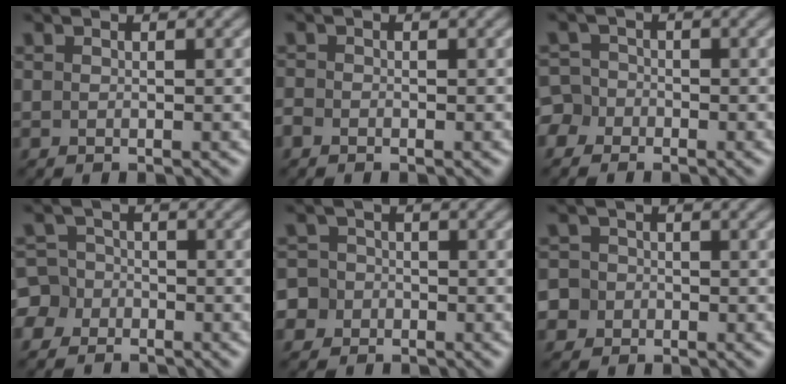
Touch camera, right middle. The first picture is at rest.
{"total": 1.2, "force": [-0.7, 0.8, 0.5], "torque": [-0.012, -0.003, -0.015]}
{"total": 4.9, "force": [-2.5, 4.0, 1.4], "torque": [-0.019, 0.007, -0.073]}
{"total": 5.4, "force": [-3.2, 4.3, 0.6], "torque": [-0.009, 0.008, -0.087]}
{"total": 5.5, "force": [-2.4, 4.8, 1.0], "torque": [-0.023, 0.013, -0.076]}
{"total": 4.7, "force": [-1.6, 4.3, 1.0], "torque": [-0.015, 0.021, -0.060]}